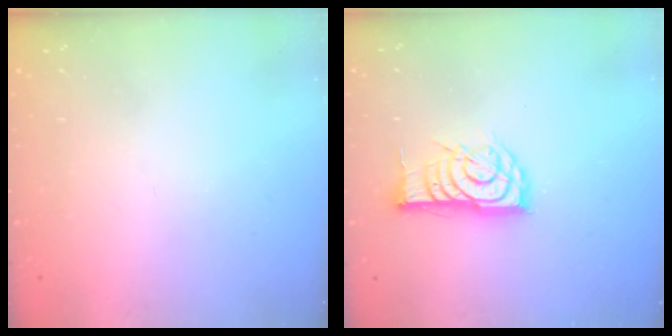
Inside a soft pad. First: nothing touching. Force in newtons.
{"total": 13.1, "press": 13.1, "slide": 0.5}